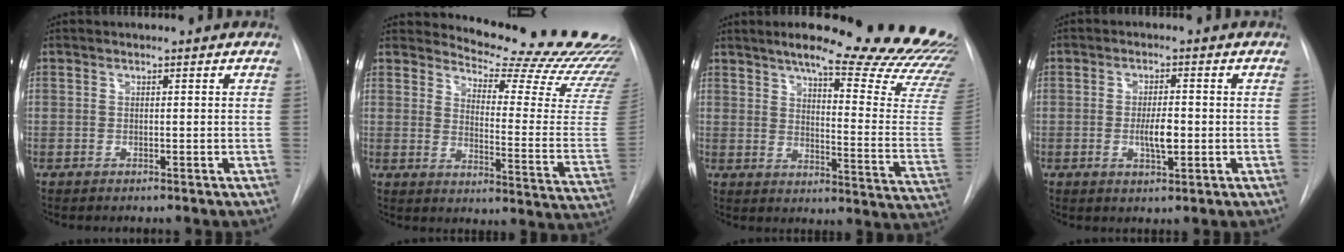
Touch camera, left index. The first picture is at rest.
{"total": 21.3, "force": [20.6, 0.9, 5.2], "torque": [-0.077, -0.160, 0.235]}
{"total": 27.2, "force": [23.5, 1.7, 13.7], "torque": [-0.154, -0.116, 0.278]}
{"total": 4.1, "force": [-0.6, 1.2, 3.9], "torque": [-0.069, -0.002, -0.007]}